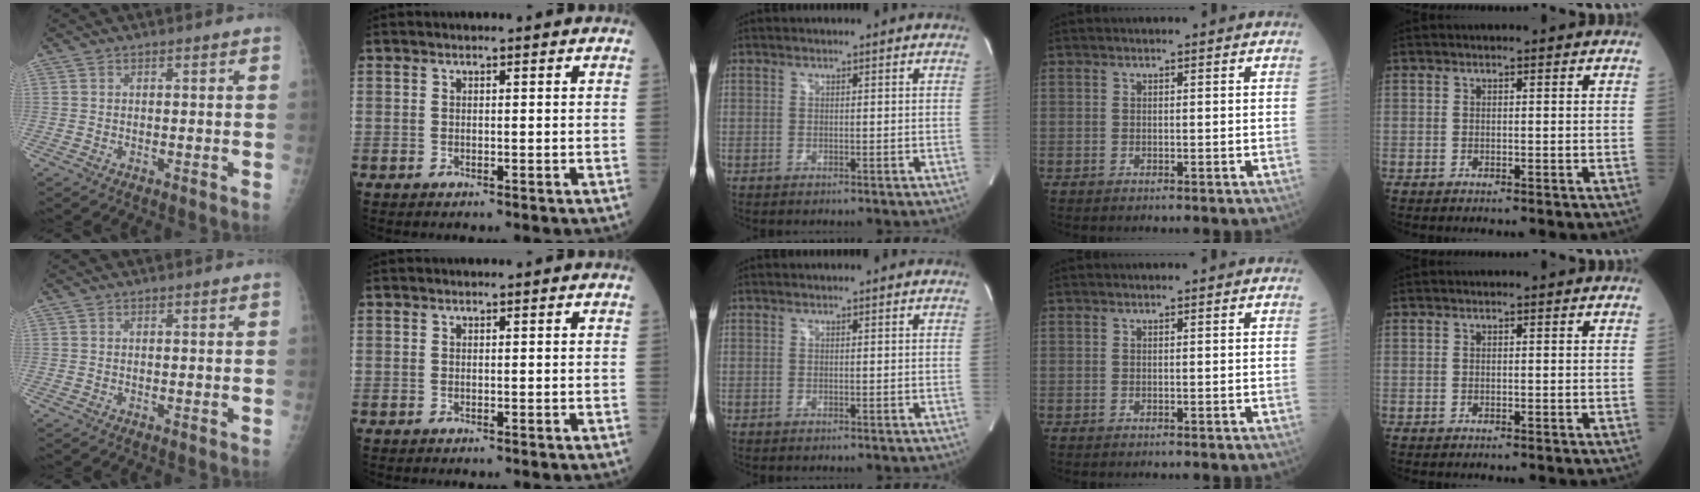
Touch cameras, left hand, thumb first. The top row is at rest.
{}